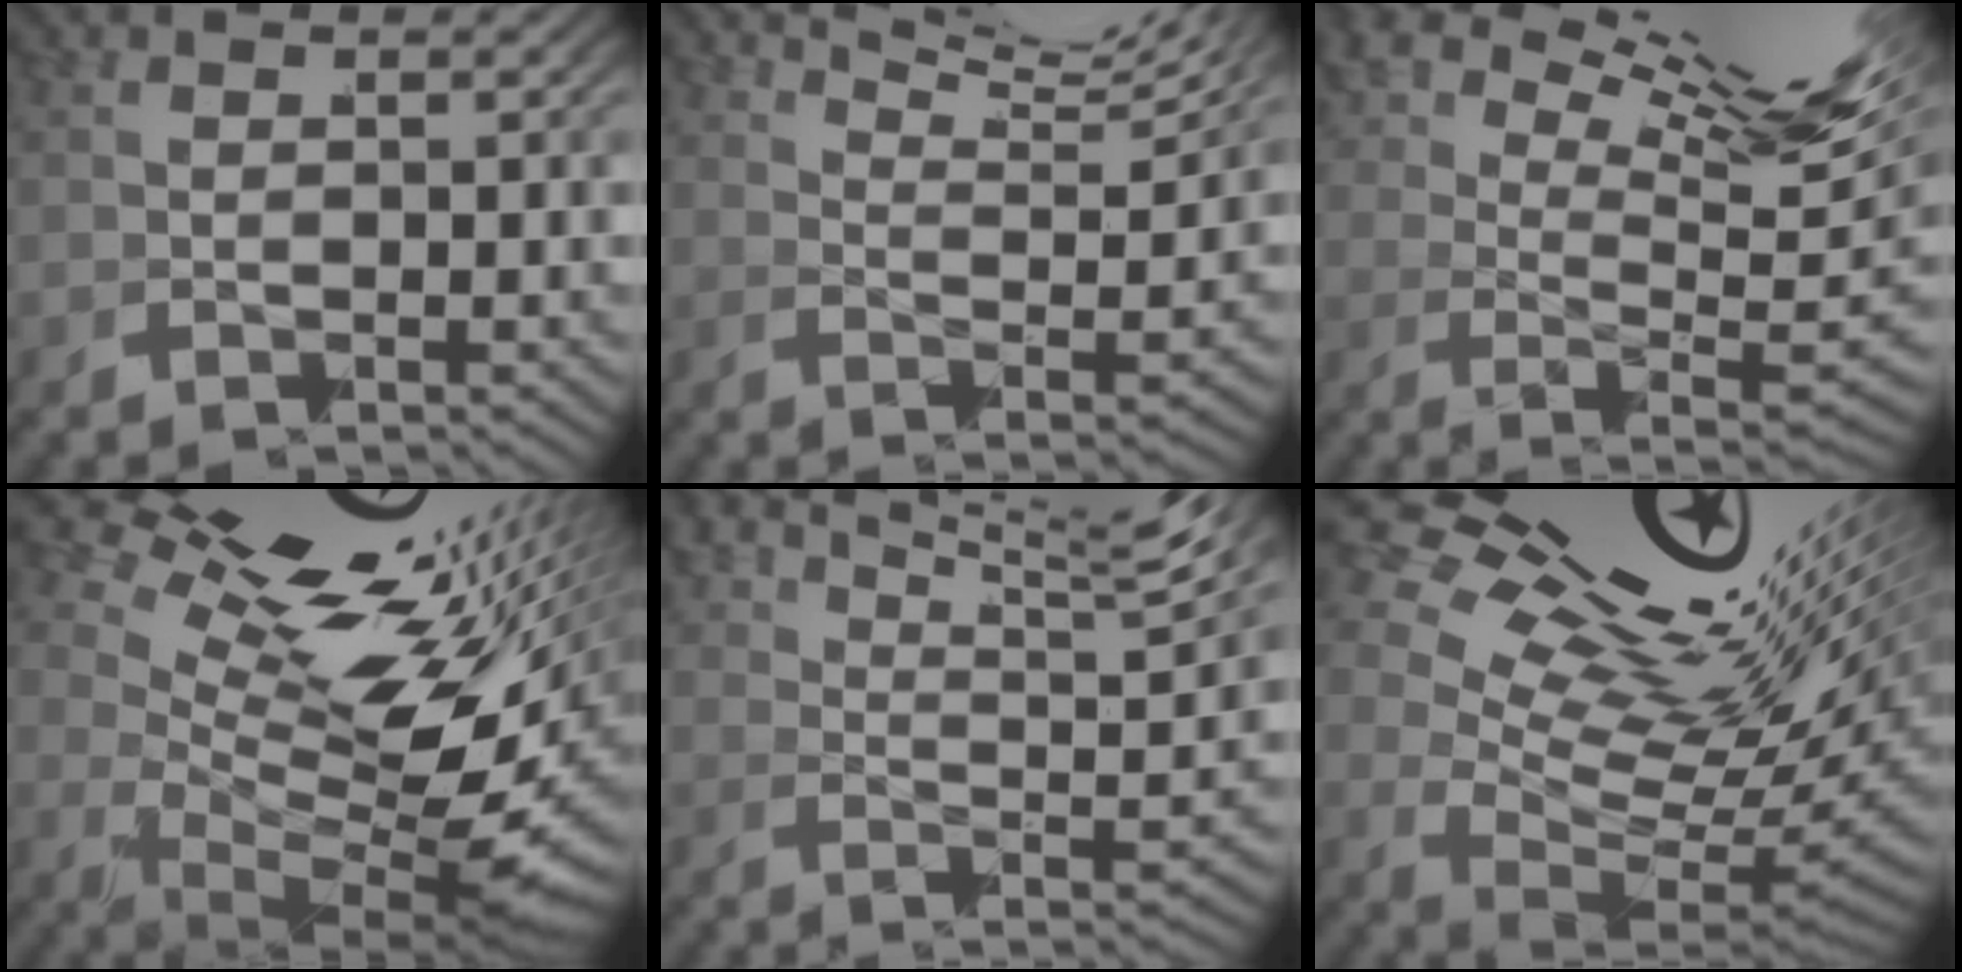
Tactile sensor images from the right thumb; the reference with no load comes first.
{"total": 8.9, "force": [7.5, 2.0, 4.4], "torque": [-0.038, 0.036, 0.100]}
{"total": 10.1, "force": [4.7, 4.2, 8.0], "torque": [-0.106, 0.001, 0.073]}
{"total": 15.5, "force": [2.4, 8.7, 12.7], "torque": [-0.177, -0.007, 0.037]}
{"total": 8.0, "force": [6.5, 1.6, 4.4], "torque": [-0.055, 0.020, 0.094]}
{"total": 13.5, "force": [3.5, 8.2, 10.2], "torque": [-0.141, -0.005, 0.056]}